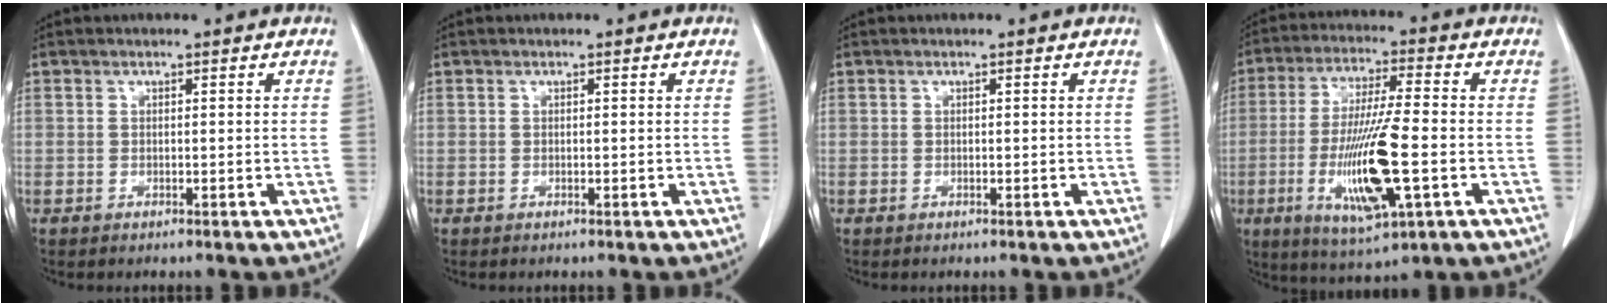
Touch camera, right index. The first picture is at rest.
{"total": 0.0}
{"total": 0.0}
{"total": 14.6, "force": [-3.6, 1.8, 14.0], "torque": [-0.277, -0.021, -0.062]}